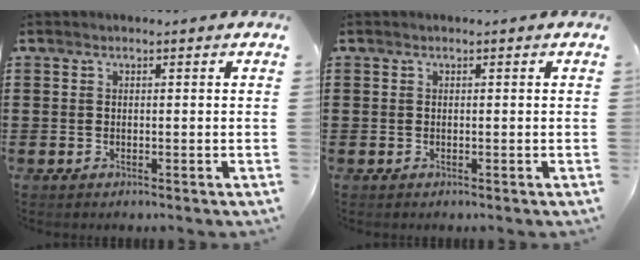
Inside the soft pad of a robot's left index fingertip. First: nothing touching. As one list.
[{"total": 0.0}]